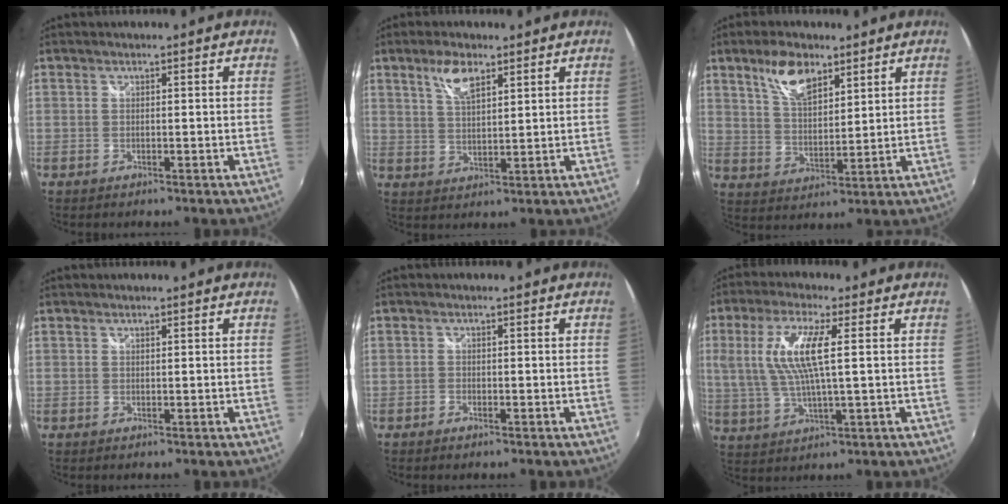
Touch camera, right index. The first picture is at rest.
{"total": 5.8, "force": [3.5, 2.1, 4.1], "torque": [-0.074, 0.007, 0.068]}
{"total": 8.8, "force": [5.5, 3.9, 5.6], "torque": [-0.100, 0.013, 0.107]}
{"total": 0.0}
{"total": 1.1, "force": [-0.8, 0.5, 0.4], "torque": [-0.011, -0.003, -0.017]}
{"total": 10.9, "force": [2.3, 2.2, 10.4], "torque": [-0.208, 0.003, 0.051]}